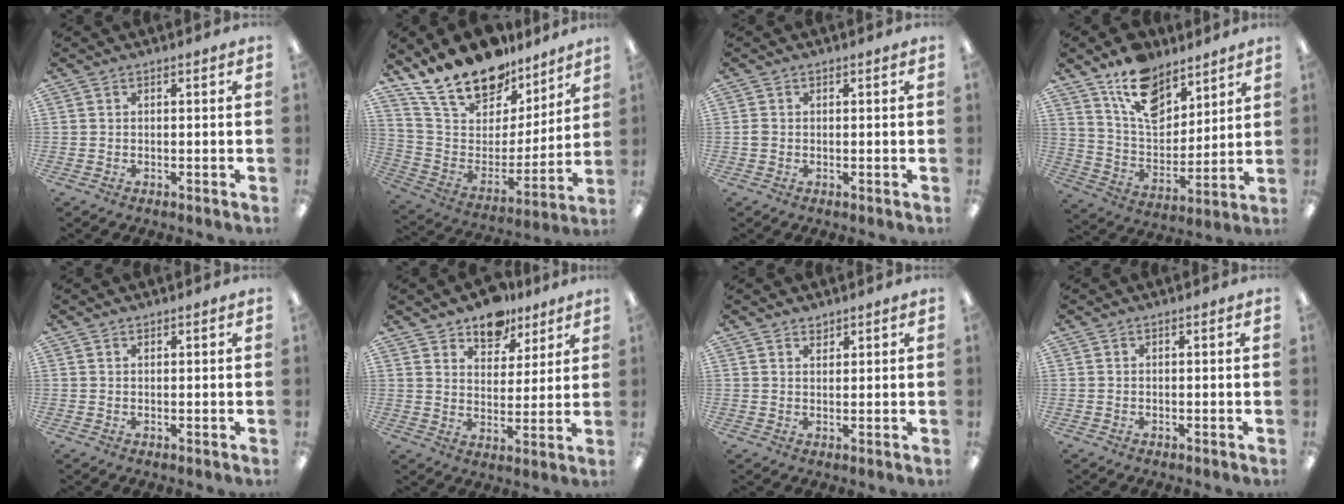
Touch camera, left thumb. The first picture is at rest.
{"total": 19.5, "force": [16.2, 8.9, 6.4], "torque": [-0.140, -0.115, 0.297]}
{"total": 1.1, "force": [-0.1, 0.9, 0.5], "torque": [-0.010, 0.004, -0.003]}
{"total": 14.9, "force": [10.2, 8.4, 6.8], "torque": [-0.118, -0.052, 0.192]}
{"total": 0.6, "force": [0.5, 0.2, 0.1], "torque": [-0.001, 0.002, 0.009]}
{"total": 9.8, "force": [7.8, 5.5, 2.1], "torque": [-0.028, -0.049, 0.144]}
{"total": 1.6, "force": [1.5, 0.7, 0.0], "torque": [0.007, -0.005, 0.027]}
{"total": 0.0}